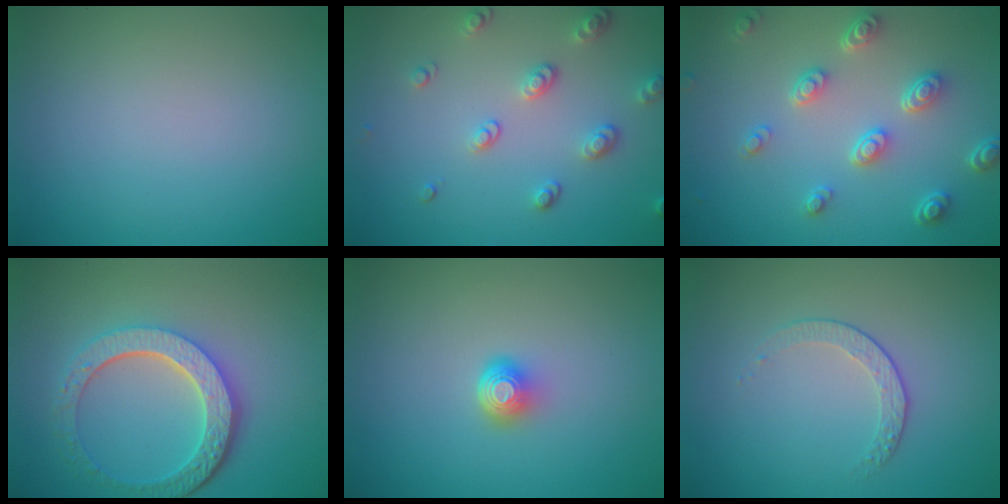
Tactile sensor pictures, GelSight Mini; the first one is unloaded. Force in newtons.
{"total": 2.6, "press": 2.4, "slide": 0.9}
{"total": 4.5, "press": 3.4, "slide": 3.0}
{"total": 6.0, "press": 4.5, "slide": 4.0}
{"total": 2.1, "press": 1.4, "slide": 1.6}
{"total": 1.6, "press": 1.0, "slide": 1.3}